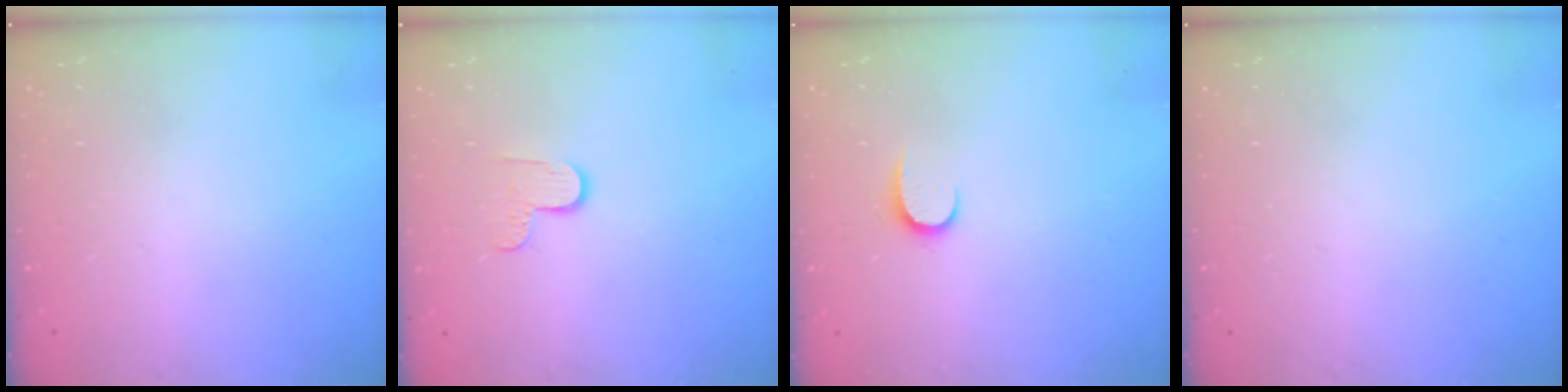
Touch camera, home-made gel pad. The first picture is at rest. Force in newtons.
{"total": 6.0, "press": 6.0, "slide": 0.4}
{"total": 5.4, "press": 5.4, "slide": 0.5}
{"total": 0.0}